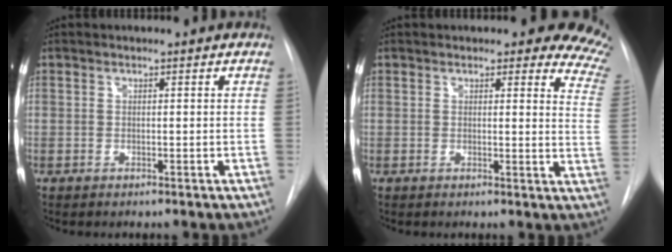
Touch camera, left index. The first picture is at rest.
{"total": 10.0, "force": [8.4, 3.6, 4.0], "torque": [-0.007, -0.038, 0.051]}